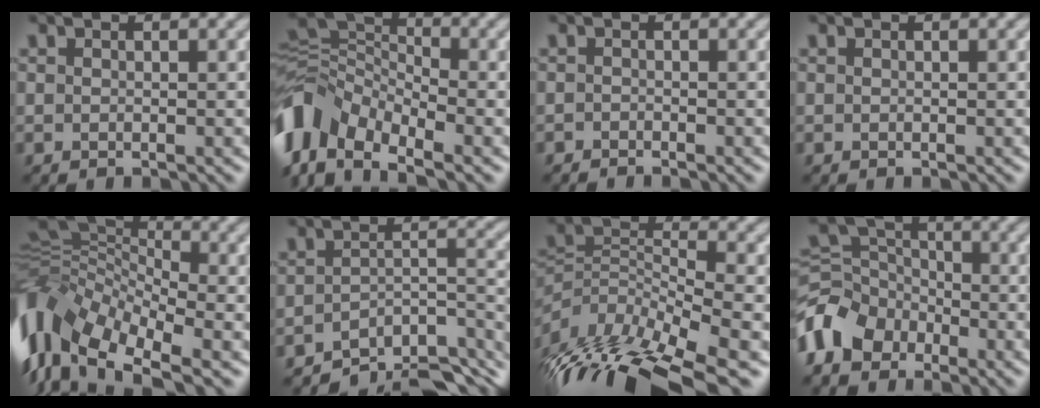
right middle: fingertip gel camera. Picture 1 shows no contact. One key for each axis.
{"total": 10.3, "fx": -4.6, "fy": 6.3, "fz": 6.7, "tx": -0.138, "ty": 0.000, "tz": -0.108}
{"total": 0.7, "fx": -0.7, "fy": 0.1, "fz": 0.0, "tx": 0.002, "ty": -0.004, "tz": -0.014}
{"total": 0.0}
{"total": 12.9, "fx": -4.8, "fy": 7.5, "fz": 9.3, "tx": -0.210, "ty": 0.004, "tz": -0.107}
{"total": 7.7, "fx": -6.6, "fy": 2.2, "fz": 3.3, "tx": -0.039, "ty": -0.013, "tz": -0.100}
{"total": 12.3, "fx": -7.3, "fy": 4.5, "fz": 8.9, "tx": -0.184, "ty": 0.008, "tz": -0.122}
{"total": 6.9, "fx": -4.0, "fy": 4.7, "fz": 2.9, "tx": -0.063, "ty": 0.001, "tz": -0.101}